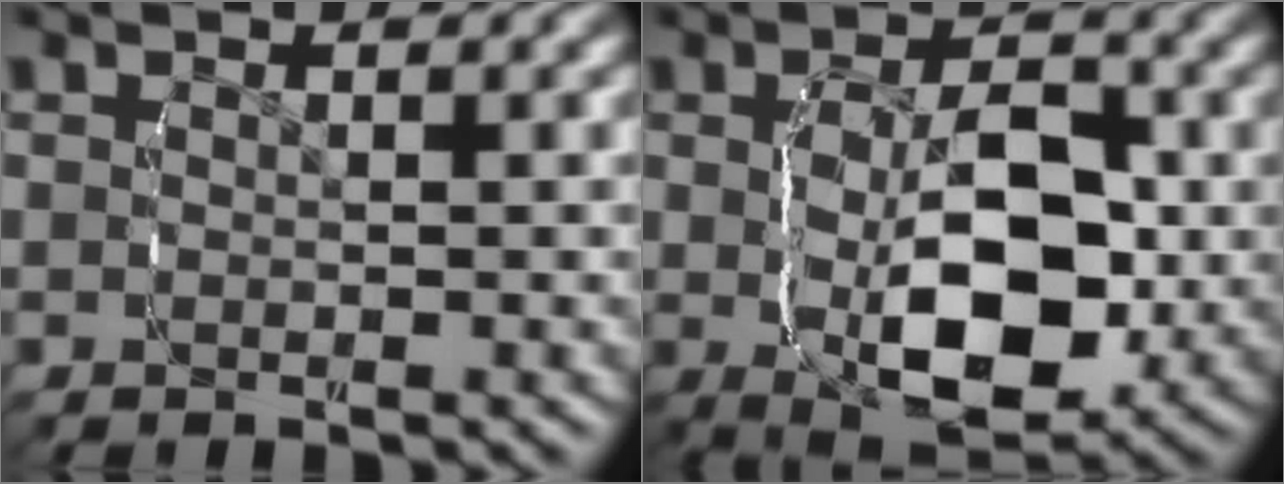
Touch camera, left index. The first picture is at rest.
{"total": 9.4, "force": [-2.5, 4.9, 7.7], "torque": [-0.129, -0.024, -0.029]}